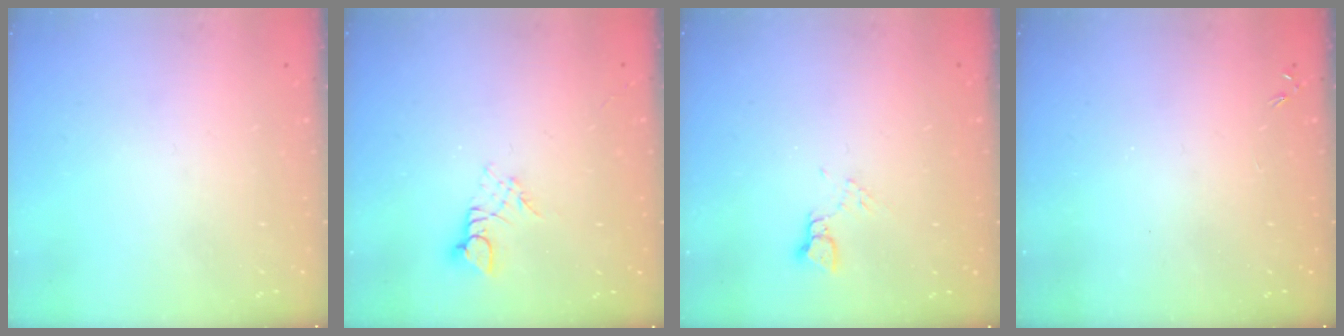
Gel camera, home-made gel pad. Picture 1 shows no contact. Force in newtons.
{"total": 2.8, "press": 2.8, "slide": 0.3}
{"total": 2.5, "press": 2.5, "slide": 0.3}
{"total": 0.0}